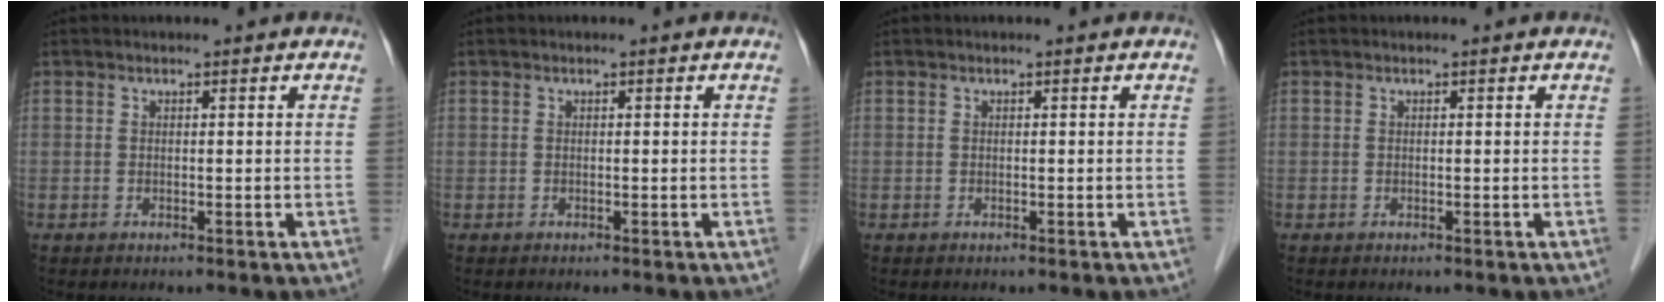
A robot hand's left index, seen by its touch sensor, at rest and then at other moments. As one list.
[{"total": 0.0}, {"total": 0.0}, {"total": 0.0}]